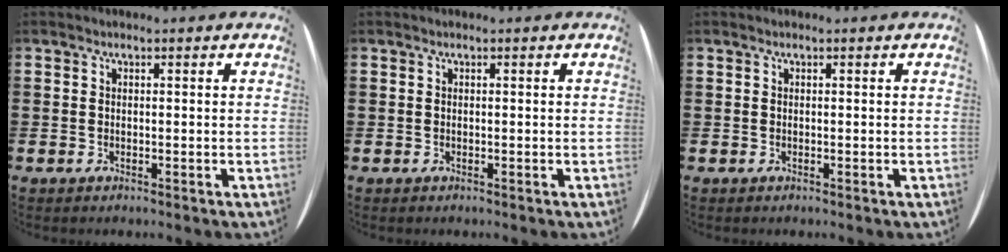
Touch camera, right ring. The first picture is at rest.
{"total": 0.0}
{"total": 0.0}